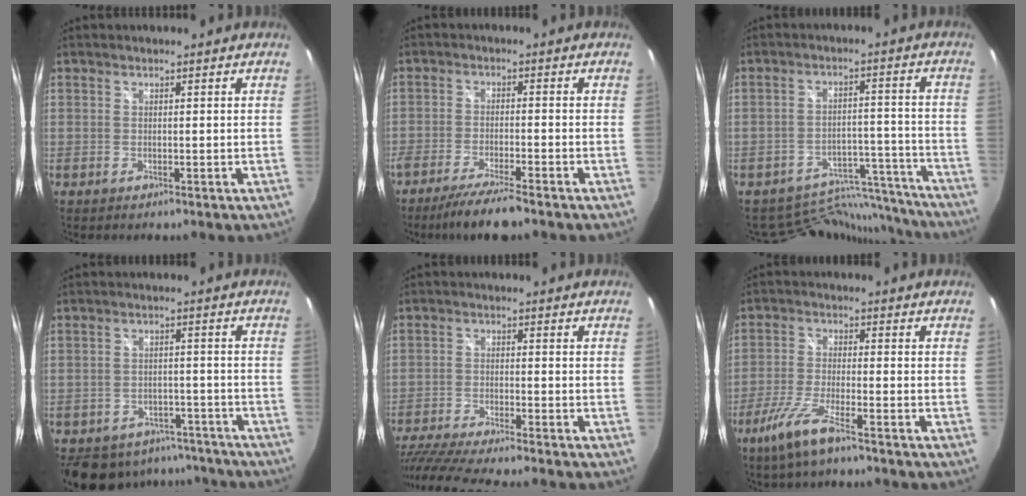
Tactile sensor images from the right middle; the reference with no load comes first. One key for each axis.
{"total": 7.9, "fx": -6.5, "fy": 0.3, "fz": 4.4, "tx": -0.094, "ty": -0.018, "tz": -0.111}
{"total": 15.7, "fx": -14.9, "fy": 4.6, "fz": 1.7, "tx": -0.027, "ty": 0.042, "tz": -0.198}
{"total": 14.5, "fx": -11.2, "fy": 7.9, "fz": 4.6, "tx": -0.111, "ty": 0.022, "tz": -0.134}
{"total": 13.6, "fx": -11.7, "fy": 0.3, "fz": 6.9, "tx": -0.154, "ty": -0.040, "tz": -0.200}
{"total": 7.9, "fx": -5.5, "fy": 0.8, "fz": 5.7, "tx": -0.134, "ty": -0.011, "tz": -0.106}